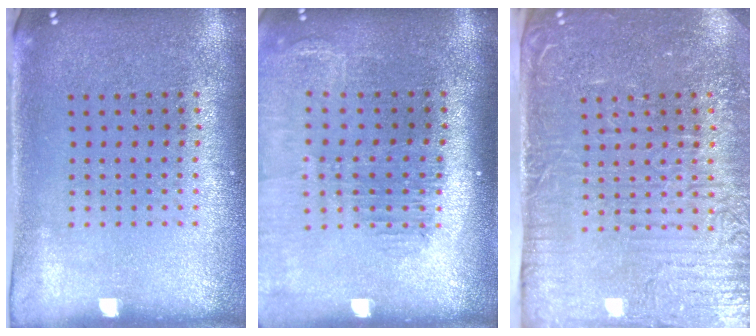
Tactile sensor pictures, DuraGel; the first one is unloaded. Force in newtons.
{"total": 1.6, "press": 1.5, "slide": 0.6}
{"total": 5.1, "press": 4.5, "slide": 2.5}